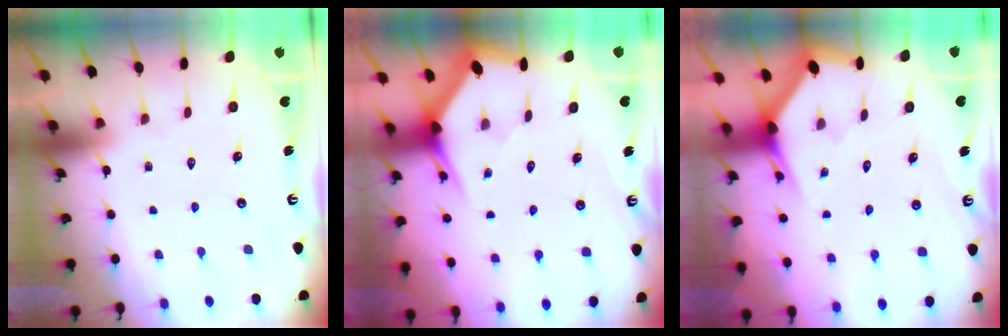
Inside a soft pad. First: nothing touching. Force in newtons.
{"total": 3.2, "press": 3.2, "slide": 0.1}
{"total": 2.8, "press": 2.8, "slide": 0.2}